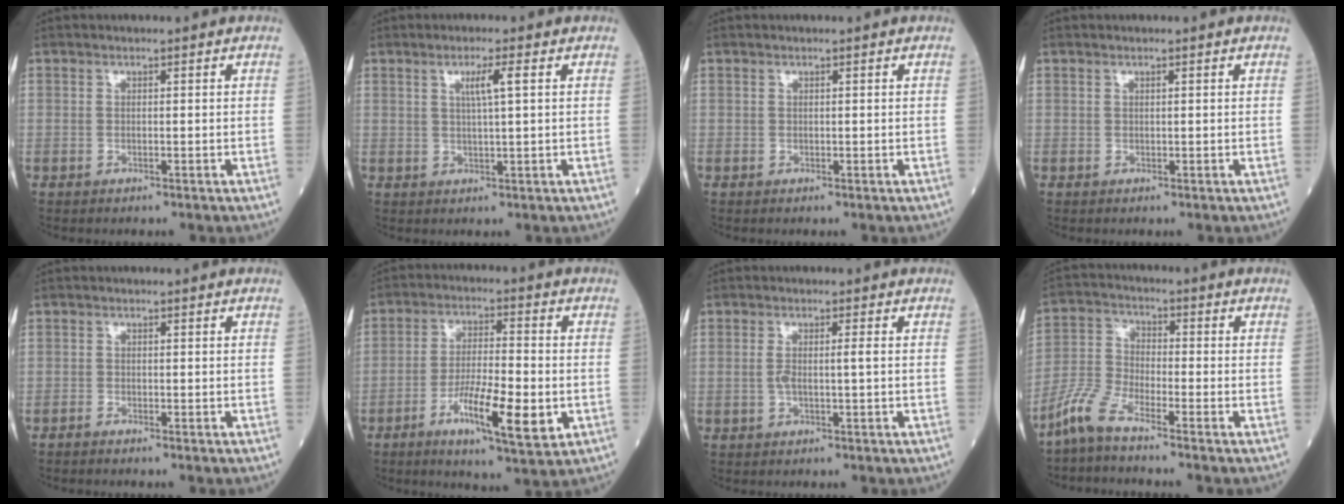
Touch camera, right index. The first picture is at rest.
{"total": 3.3, "force": [1.3, -0.2, 3.0], "torque": [-0.049, 0.000, 0.022]}
{"total": 0.0}
{"total": 0.0}
{"total": 0.6, "force": [-0.6, 0.0, 0.0], "torque": [0.001, 0.000, -0.012]}
{"total": 10.7, "force": [-3.6, 1.8, 9.9], "torque": [-0.171, -0.010, -0.062]}
{"total": 2.4, "force": [0.0, 0.2, 2.4], "torque": [-0.051, 0.002, 0.001]}
{"total": 5.8, "force": [-5.0, 0.7, 2.9], "torque": [-0.070, -0.016, -0.115]}